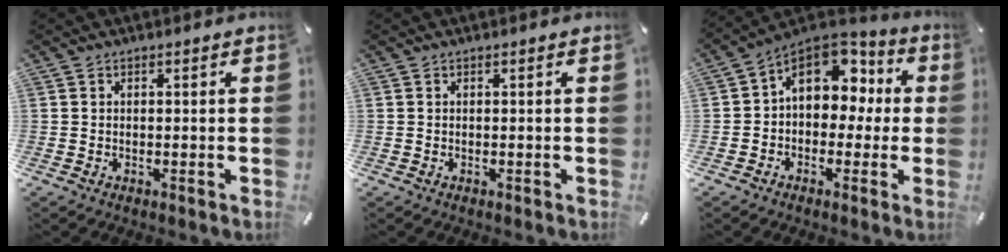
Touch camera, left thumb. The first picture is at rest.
{"total": 0.0}
{"total": 12.1, "force": [3.6, 9.2, 7.0], "torque": [-0.098, -0.015, 0.067]}